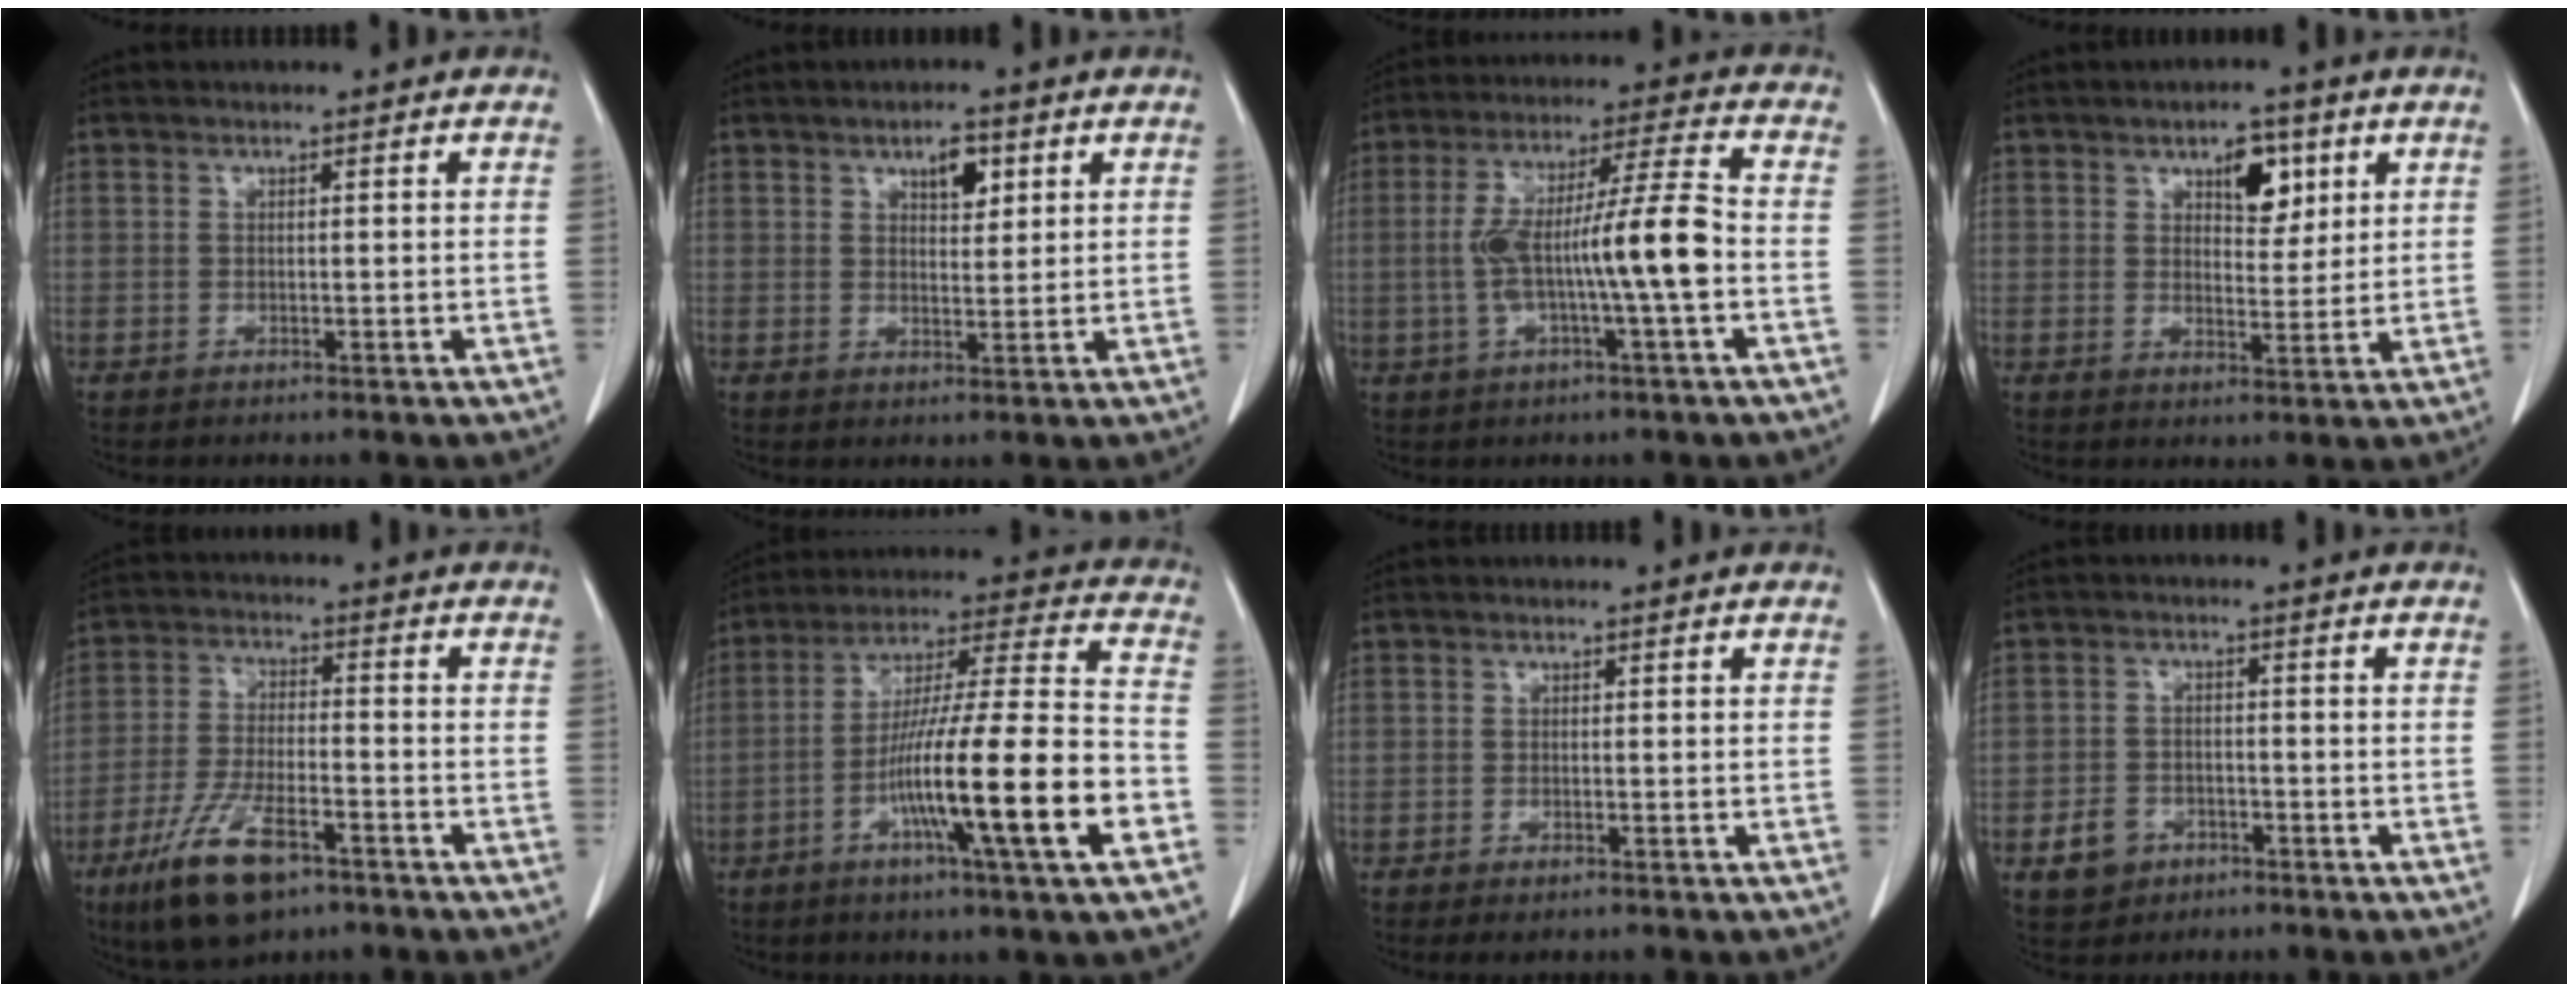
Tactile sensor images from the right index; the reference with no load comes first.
{"total": 3.9, "force": [2.0, 1.7, 2.9], "torque": [-0.043, -0.001, 0.032]}
{"total": 12.0, "force": [-1.7, 0.2, 11.9], "torque": [-0.224, 0.018, -0.034]}
{"total": 5.7, "force": [2.8, 2.8, 4.1], "torque": [-0.058, 0.003, 0.044]}
{"total": 11.6, "force": [-7.1, 3.7, 8.5], "torque": [-0.175, -0.015, -0.124]}
{"total": 19.8, "force": [-6.9, 0.1, 18.6], "torque": [-0.305, -0.011, -0.119]}
{"total": 2.1, "force": [-1.5, 0.7, 1.4], "torque": [-0.021, -0.004, -0.018]}
{"total": 4.7, "force": [-2.5, 3.6, 1.6], "torque": [-0.032, 0.006, -0.036]}